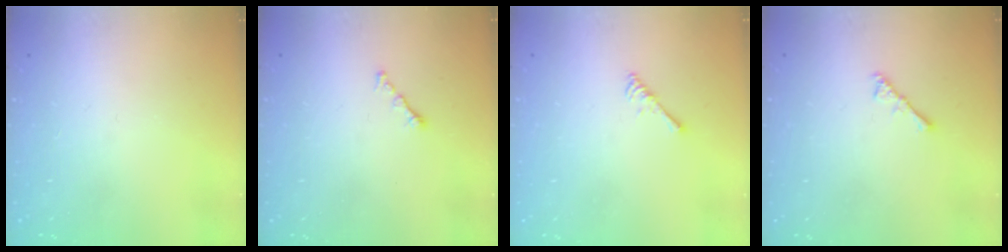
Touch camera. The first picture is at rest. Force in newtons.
{"total": 1.2, "press": 1.1, "slide": 0.5}
{"total": 2.7, "press": 2.6, "slide": 0.5}
{"total": 3.4, "press": 3.4, "slide": 0.6}